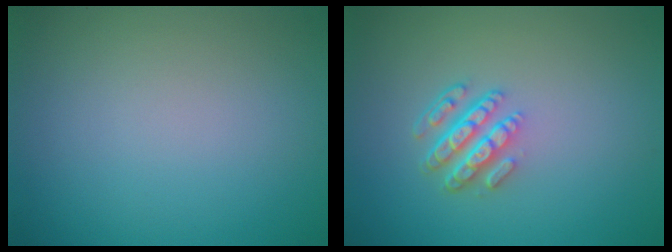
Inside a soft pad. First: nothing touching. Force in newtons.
{"total": 4.2, "press": 3.1, "slide": 2.9}